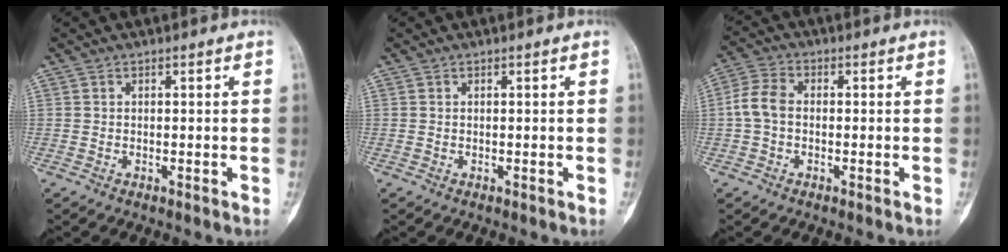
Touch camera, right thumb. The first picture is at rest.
{"total": 0.0}
{"total": 5.3, "force": [-0.4, 3.6, 3.9], "torque": [-0.079, 0.014, -0.018]}